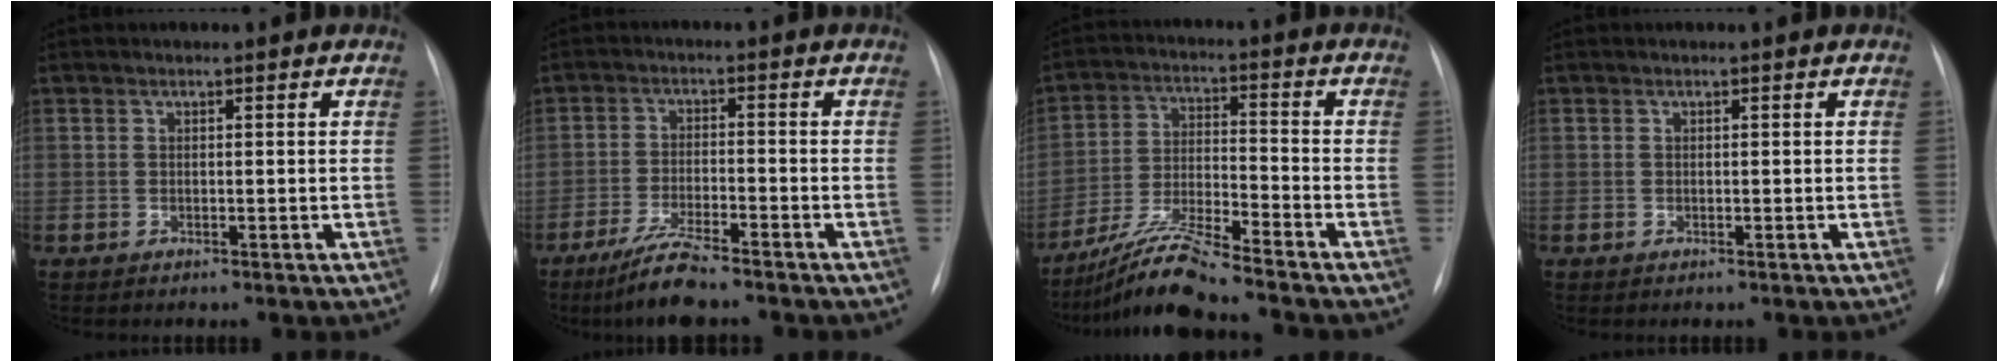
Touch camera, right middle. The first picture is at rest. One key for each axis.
{"total": 7.4, "fx": -5.9, "fy": 0.6, "fz": 4.4, "tx": -0.091, "ty": -0.022, "tz": -0.107}
{"total": 10.1, "fx": -8.9, "fy": -0.9, "fz": 4.7, "tx": -0.094, "ty": -0.015, "tz": -0.168}
{"total": 0.0}